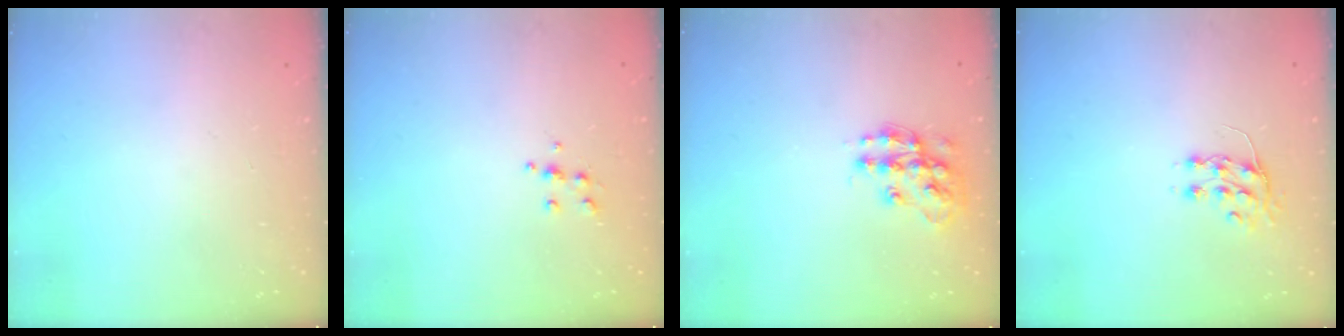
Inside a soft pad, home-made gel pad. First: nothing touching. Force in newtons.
{"total": 5.2, "press": 5.0, "slide": 1.1}
{"total": 13.3, "press": 13.3, "slide": 0.7}
{"total": 7.6, "press": 7.5, "slide": 0.9}